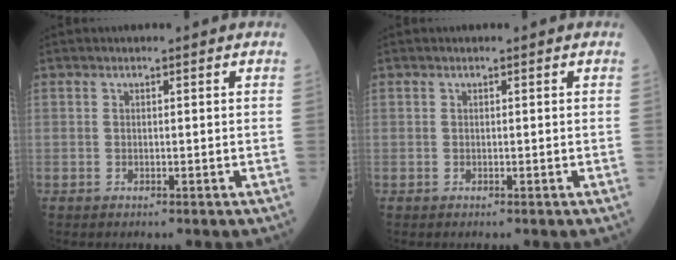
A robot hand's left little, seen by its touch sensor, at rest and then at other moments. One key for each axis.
{"total": 0.0}